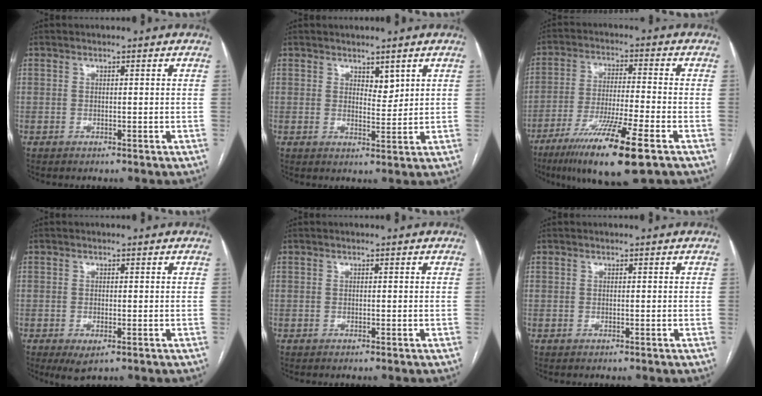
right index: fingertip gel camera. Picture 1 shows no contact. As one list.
[{"total": 2.6, "force": [1.8, 1.2, 1.5], "torque": [-0.021, -0.007, 0.035]}, {"total": 14.3, "force": [-8.3, 0.3, 11.7], "torque": [-0.217, -0.039, -0.144]}, {"total": 2.6, "force": [-1.1, 1.1, 2.1], "torque": [-0.032, -0.003, -0.010]}, {"total": 0.0}, {"total": 0.0}]